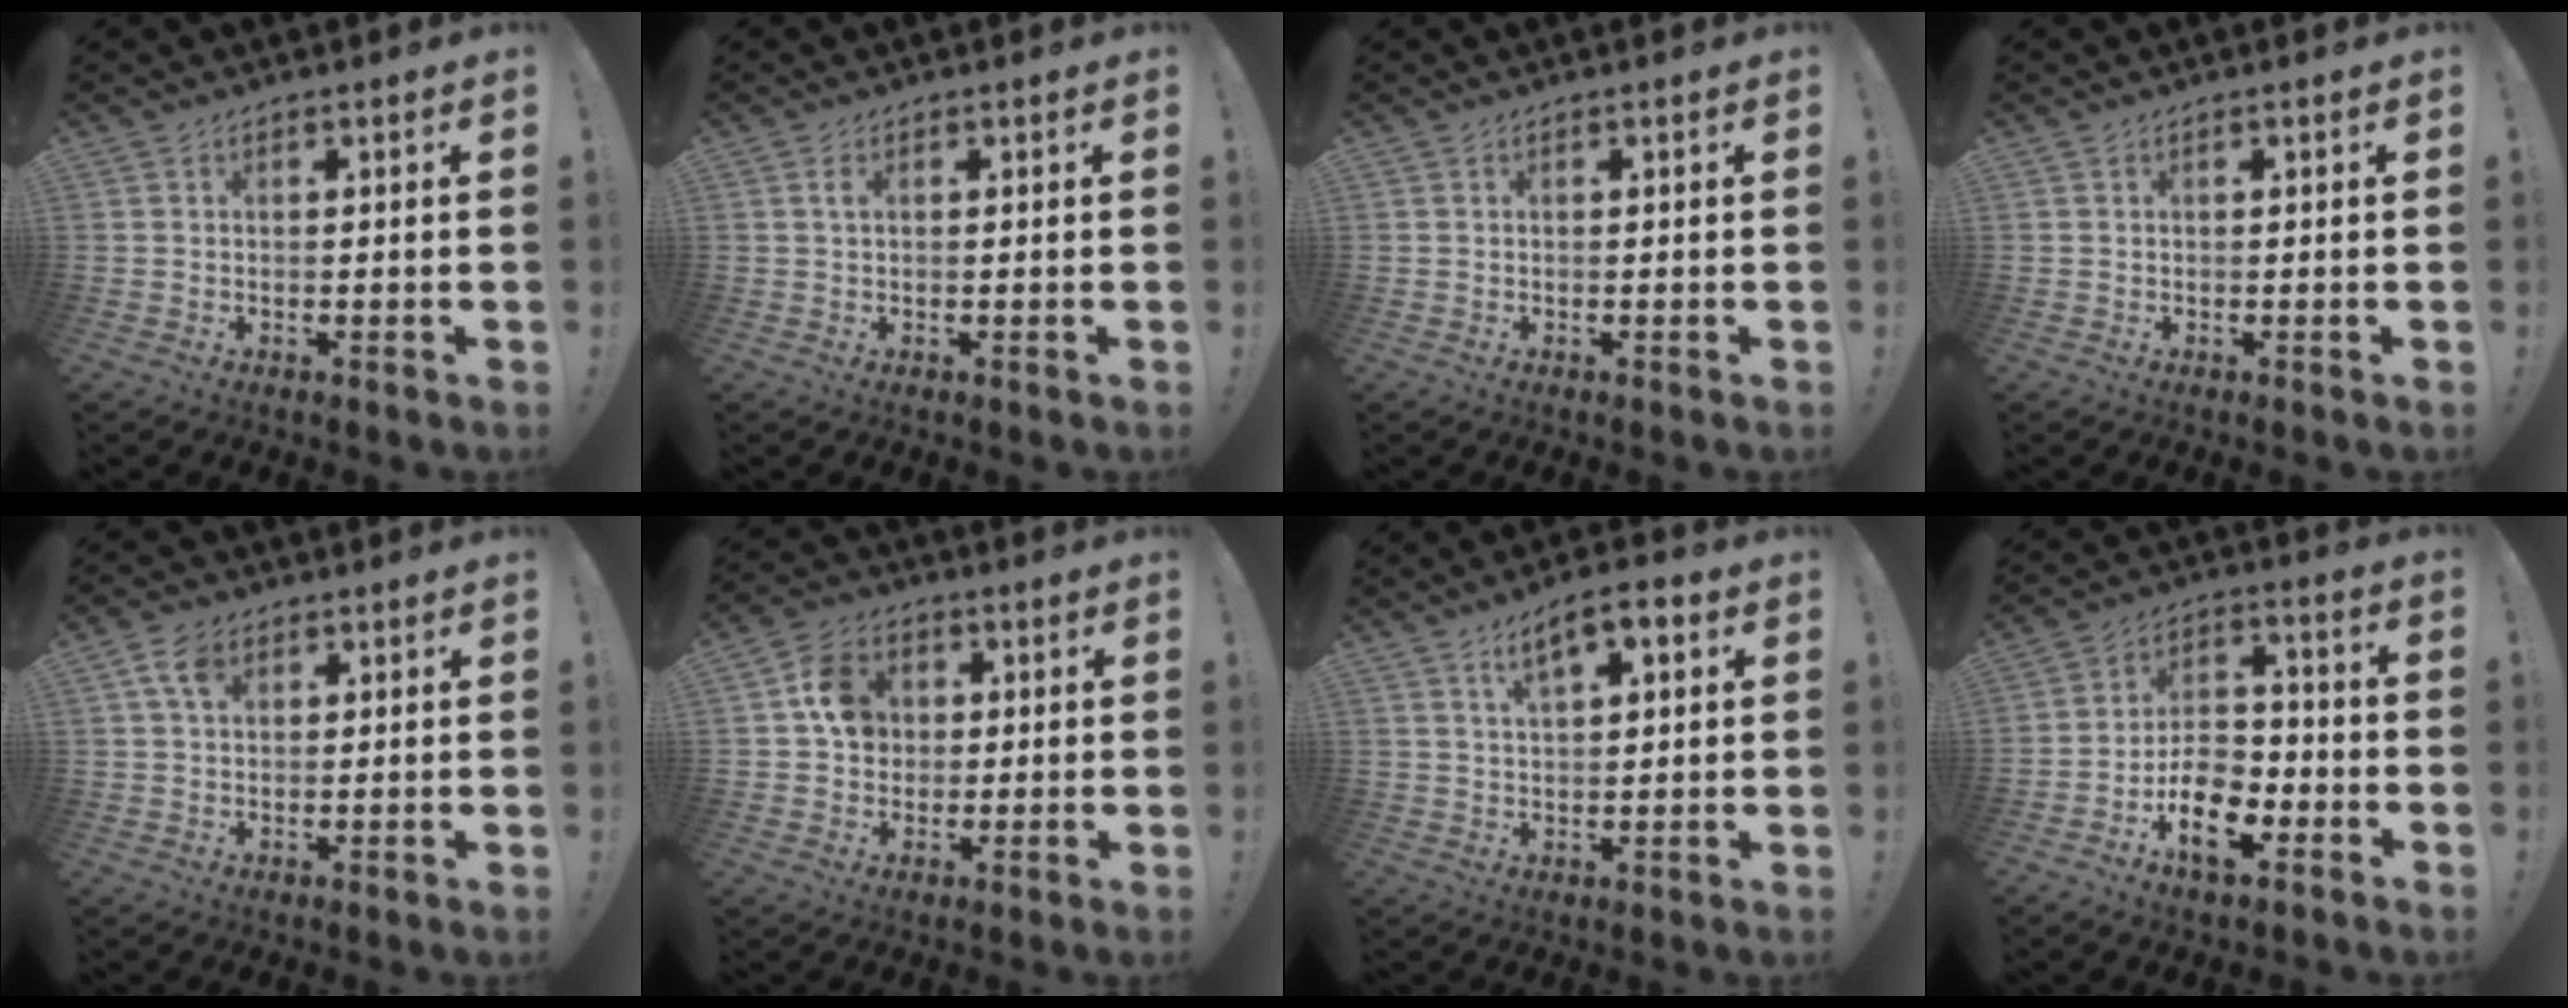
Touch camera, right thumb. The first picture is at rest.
{"total": 1.3, "force": [0.4, 0.5, 1.2], "torque": [-0.023, 0.003, 0.006]}
{"total": 0.0}
{"total": 0.0}
{"total": 5.7, "force": [2.4, 3.6, 3.7], "torque": [-0.066, 0.002, 0.046]}
{"total": 9.6, "force": [1.7, 8.2, 4.6], "torque": [-0.066, 0.014, 0.039]}
{"total": 7.6, "force": [3.8, 2.8, 6.0], "torque": [-0.093, -0.010, 0.062]}
{"total": 13.5, "force": [-6.7, 7.9, 8.5], "torque": [-0.136, 0.052, -0.113]}